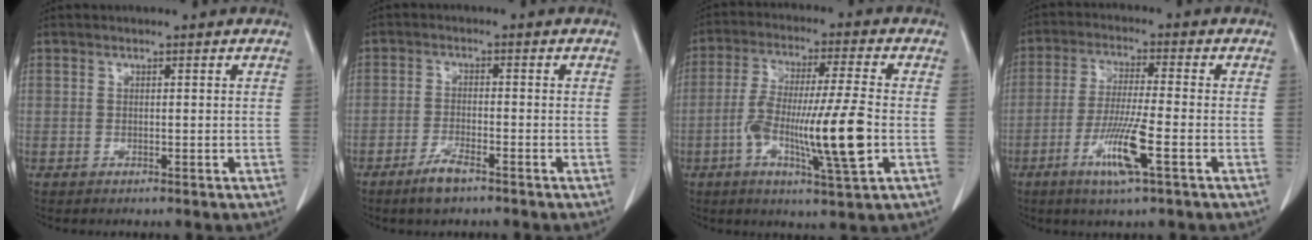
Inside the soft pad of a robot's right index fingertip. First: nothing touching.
{"total": 3.9, "force": [-2.9, 0.8, 2.6], "torque": [-0.055, -0.003, -0.053]}
{"total": 13.4, "force": [-3.2, 0.4, 13.0], "torque": [-0.241, -0.005, -0.058]}
{"total": 8.7, "force": [-3.7, -0.1, 7.9], "torque": [-0.157, -0.015, -0.069]}